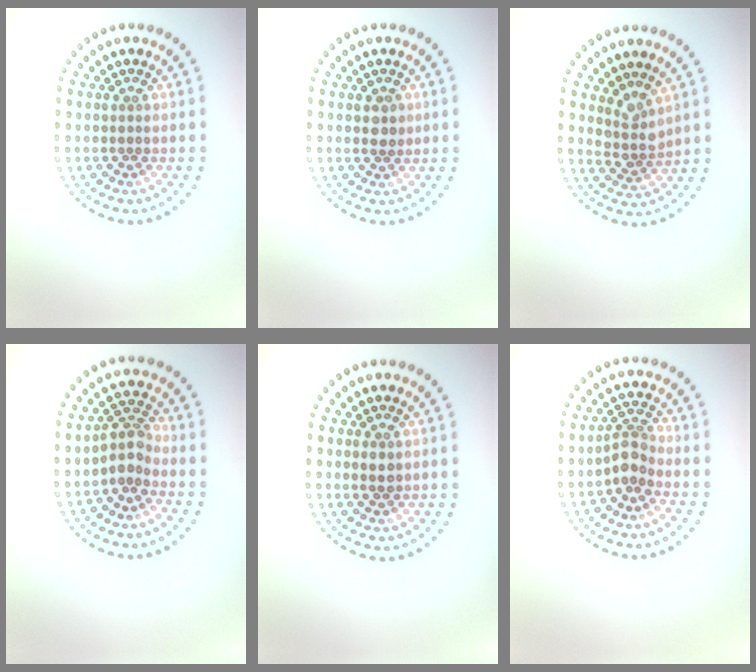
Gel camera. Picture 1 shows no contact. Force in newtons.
{"total": 1.4, "press": 1.4, "slide": 0.2}
{"total": 2.5, "press": 1.8, "slide": 1.7}
{"total": 2.4, "press": 1.9, "slide": 1.5}
{"total": 1.3, "press": 1.3, "slide": 0.2}
{"total": 2.5, "press": 1.9, "slide": 1.6}